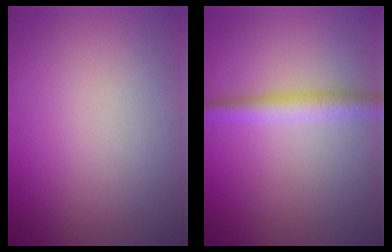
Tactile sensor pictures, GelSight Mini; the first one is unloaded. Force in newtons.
{"total": 2.7, "press": 2.7, "slide": 0.0}